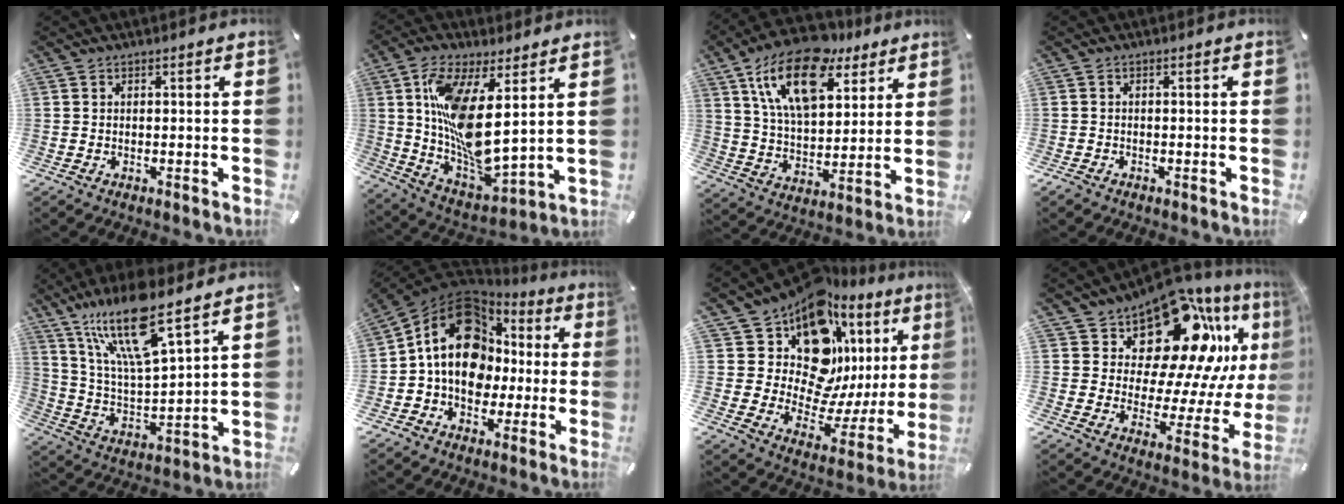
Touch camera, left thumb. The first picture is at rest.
{"total": 15.2, "force": [5.0, 5.7, 13.2], "torque": [-0.273, -0.043, 0.089]}
{"total": 19.0, "force": [11.0, 10.2, 11.6], "torque": [-0.220, -0.042, 0.194]}
{"total": 1.1, "force": [-0.8, 0.7, 0.4], "torque": [-0.006, 0.003, -0.018]}
{"total": 17.8, "force": [12.8, 3.8, 11.8], "torque": [-0.256, -0.067, 0.214]}
{"total": 17.1, "force": [1.6, 13.9, 9.8], "torque": [-0.172, 0.002, 0.031]}
{"total": 18.0, "force": [11.1, 10.6, 9.4], "torque": [-0.155, -0.115, 0.199]}
{"total": 20.8, "force": [12.7, 11.6, 11.6], "torque": [-0.157, -0.103, 0.217]}